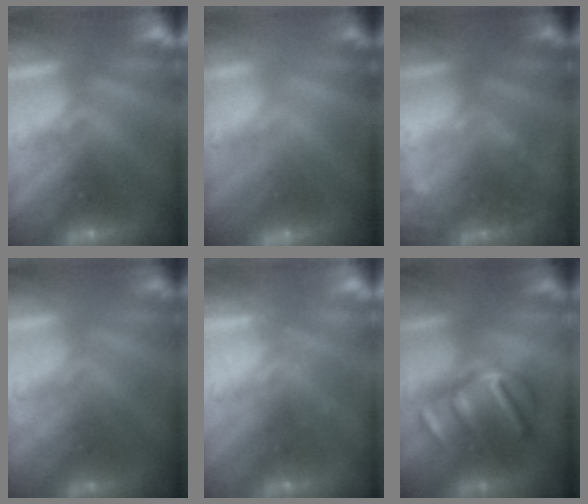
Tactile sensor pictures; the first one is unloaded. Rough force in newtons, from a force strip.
{"total": 2.8}
{"total": 2.2}
{"total": 1.6}
{"total": 2.1}
{"total": 2.9}